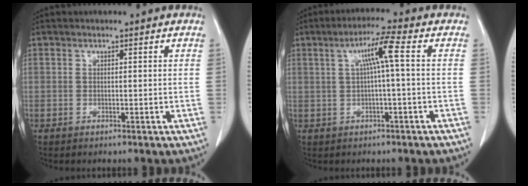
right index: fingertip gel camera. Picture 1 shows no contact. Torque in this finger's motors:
{"motor_torque": [0.84, -0.04, 0.25, 0.11]}